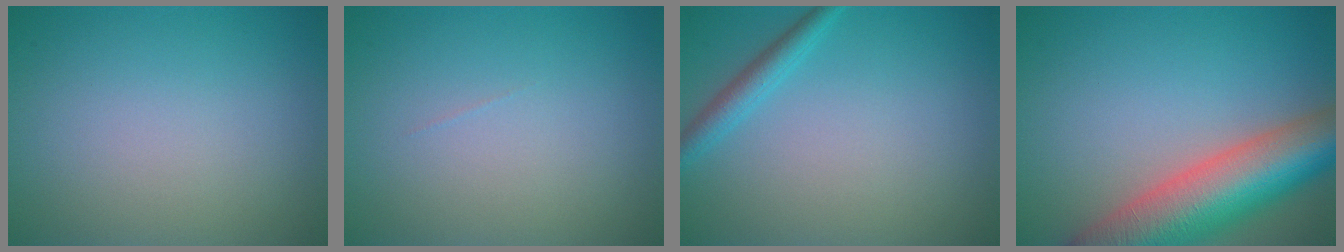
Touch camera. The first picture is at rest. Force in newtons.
{"total": 0.0}
{"total": 2.0, "press": 2.0, "slide": 0.1}
{"total": 11.2, "press": 11.2, "slide": 0.6}